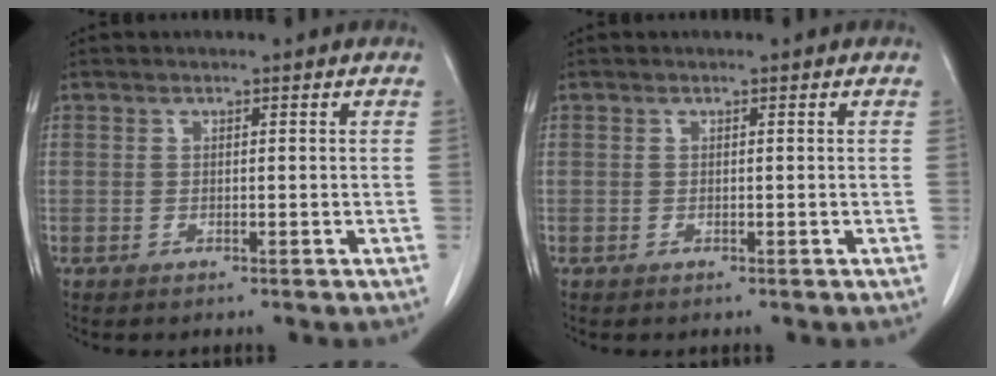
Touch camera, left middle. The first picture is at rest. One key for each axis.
{"total": 0.0}